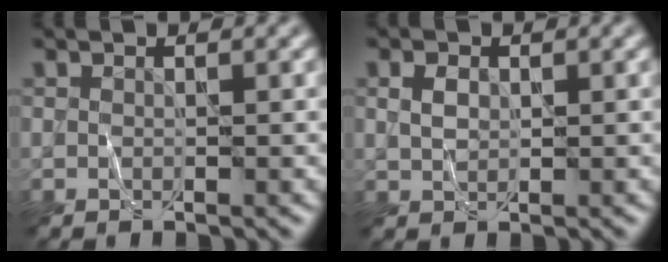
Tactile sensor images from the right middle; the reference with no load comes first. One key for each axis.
{"total": 1.6, "fx": 0.4, "fy": 1.2, "fz": 1.0, "tx": -0.022, "ty": 0.003, "tz": 0.010}